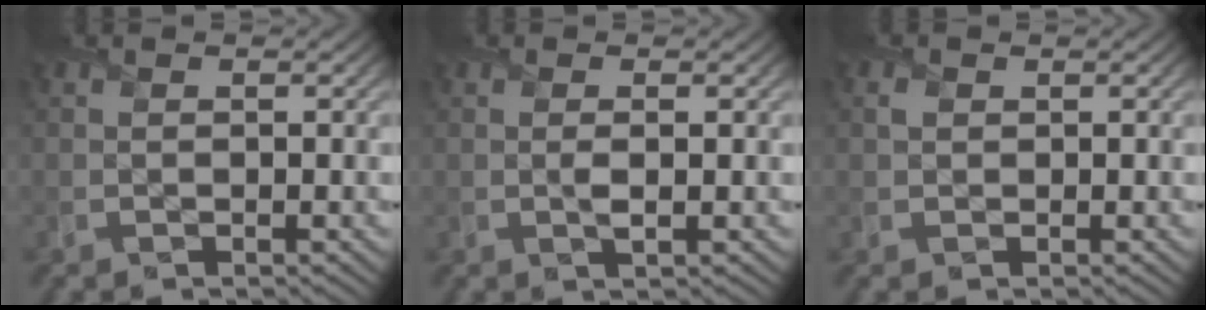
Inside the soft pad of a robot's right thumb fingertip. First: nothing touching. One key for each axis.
{"total": 1.4, "fx": 0.2, "fy": 0.2, "fz": 1.4, "tx": -0.029, "ty": 0.001, "tz": 0.000}
{"total": 1.0, "fx": 0.5, "fy": 0.8, "fz": 0.4, "tx": -0.009, "ty": 0.000, "tz": 0.008}